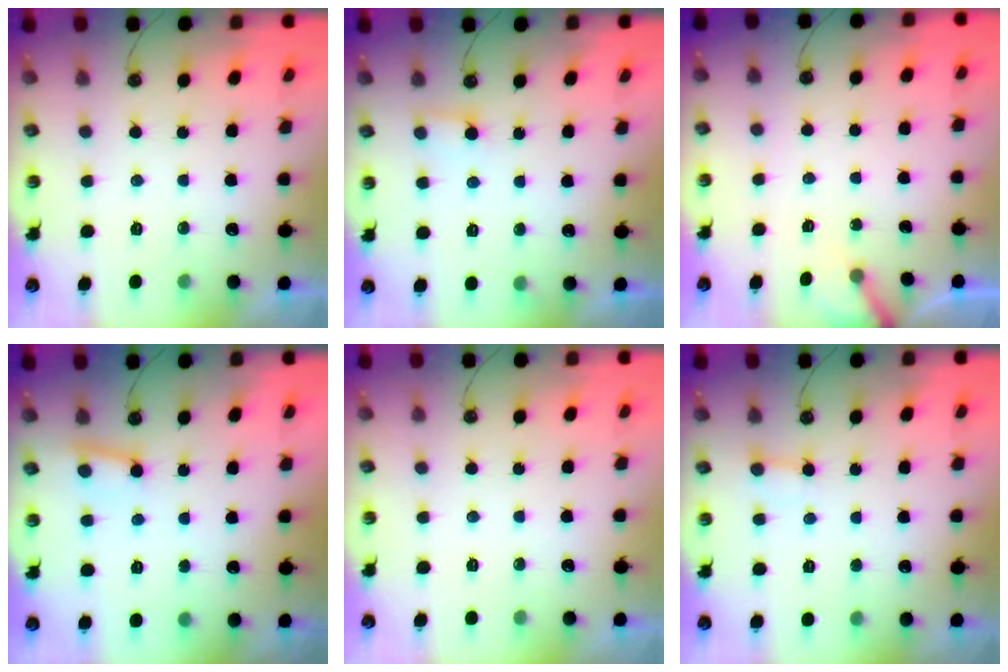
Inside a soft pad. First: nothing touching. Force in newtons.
{"total": 5.8, "press": 5.8, "slide": 0.5}
{"total": 4.0, "press": 4.0, "slide": 0.3}
{"total": 3.5, "press": 3.5, "slide": 0.3}
{"total": 0.0}
{"total": 3.0, "press": 3.0, "slide": 0.2}